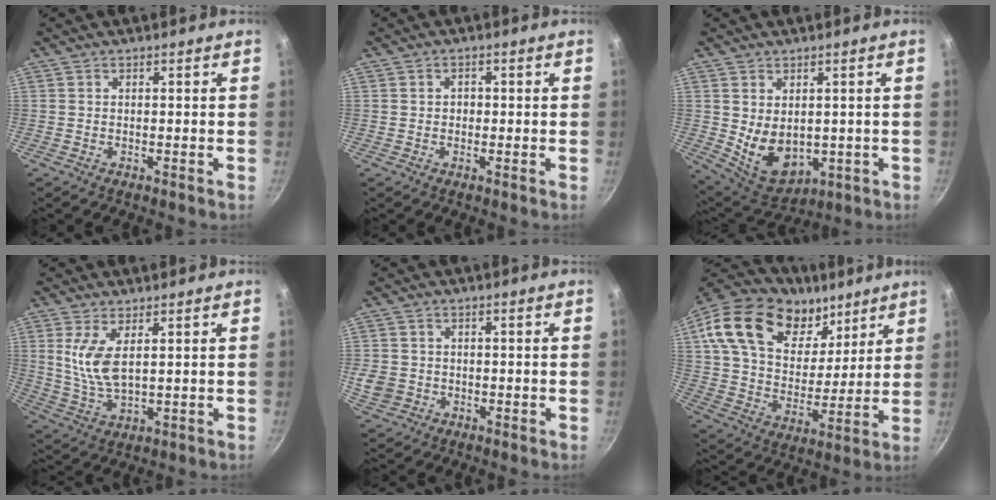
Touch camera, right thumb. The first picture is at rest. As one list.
[{"total": 1.5, "force": [-0.1, 1.3, 0.7], "torque": [-0.007, 0.004, -0.003]}, {"total": 10.0, "force": [0.2, 7.0, 7.1], "torque": [-0.095, -0.022, 0.035]}, {"total": 7.7, "force": [2.2, 3.2, 6.6], "torque": [-0.133, -0.019, 0.052]}, {"total": 5.4, "force": [-0.9, 4.8, 2.3], "torque": [-0.042, 0.007, -0.012]}, {"total": 26.8, "force": [14.0, 17.1, 15.1], "torque": [-0.252, -0.036, 0.240]}]